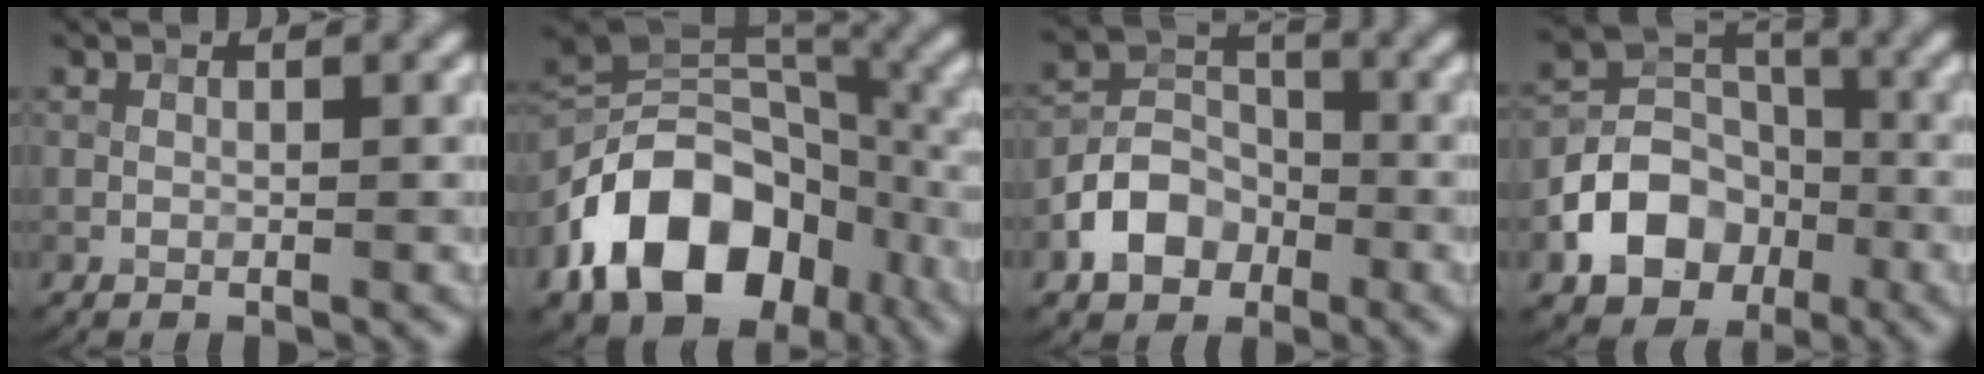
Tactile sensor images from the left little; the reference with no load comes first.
{"total": 13.5, "force": [-6.6, 8.8, 7.8], "torque": [-0.131, 0.008, -0.128]}
{"total": 5.0, "force": [-2.6, 3.7, 2.2], "torque": [-0.037, 0.004, -0.055]}
{"total": 7.5, "force": [-3.1, 5.8, 3.6], "torque": [-0.052, -0.003, -0.060]}